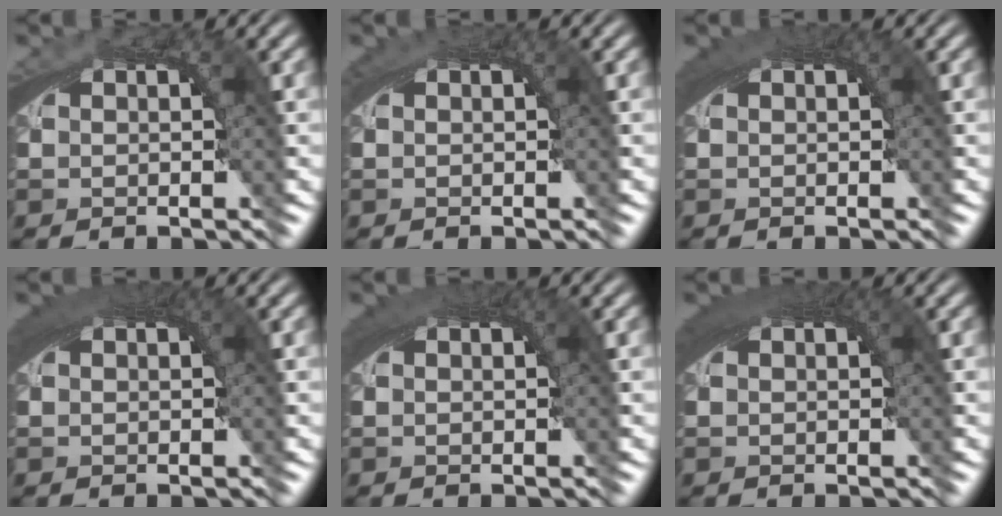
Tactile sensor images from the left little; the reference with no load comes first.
{"total": 1.1, "force": [0.6, 0.0, 0.9], "torque": [-0.012, 0.006, 0.010]}
{"total": 2.3, "force": [0.9, 0.5, 2.0], "torque": [-0.026, 0.007, 0.014]}
{"total": 2.6, "force": [0.9, 0.7, 2.3], "torque": [-0.028, 0.009, 0.014]}
{"total": 2.3, "force": [0.9, 0.5, 2.1], "torque": [-0.025, 0.008, 0.014]}
{"total": 3.0, "force": [1.1, 0.9, 2.7], "torque": [-0.032, 0.010, 0.015]}